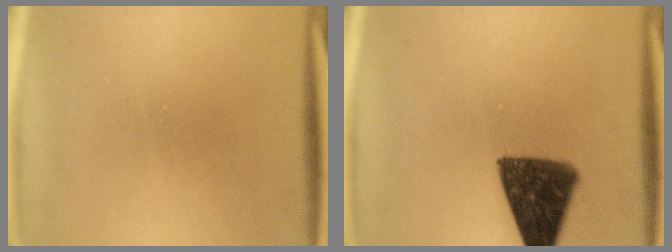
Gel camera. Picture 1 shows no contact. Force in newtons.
{"total": 12.4}